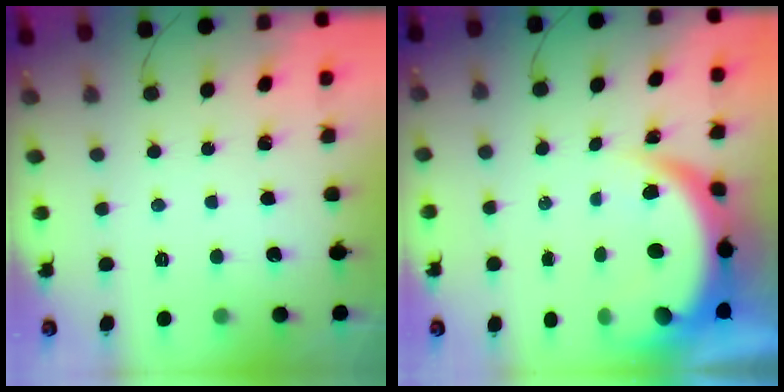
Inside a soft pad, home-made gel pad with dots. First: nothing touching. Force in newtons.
{"total": 9.1, "press": 9.0, "slide": 1.0}